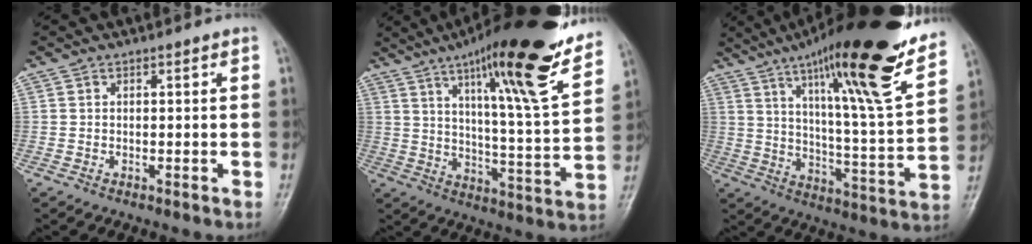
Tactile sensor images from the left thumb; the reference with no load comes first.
{"total": 24.2, "force": [15.5, 3.6, 18.2], "torque": [-0.248, -0.057, 0.234]}
{"total": 27.0, "force": [17.5, 3.8, 20.3], "torque": [-0.290, -0.056, 0.268]}